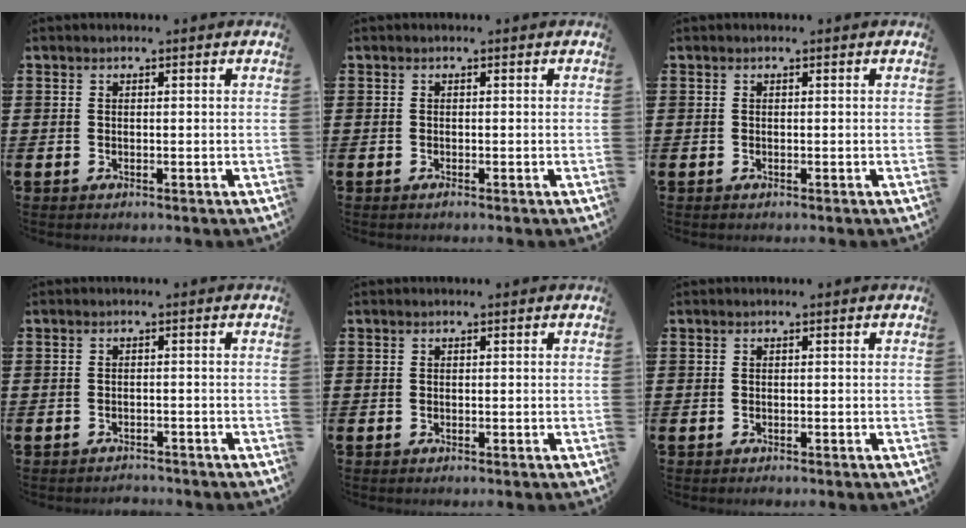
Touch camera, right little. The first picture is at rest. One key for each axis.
{"total": 0.0}
{"total": 0.0}
{"total": 1.1, "fx": -1.1, "fy": 0.1, "fz": -0.1, "tx": -0.003, "ty": 0.002, "tz": -0.025}
{"total": 0.0}
{"total": 0.0}